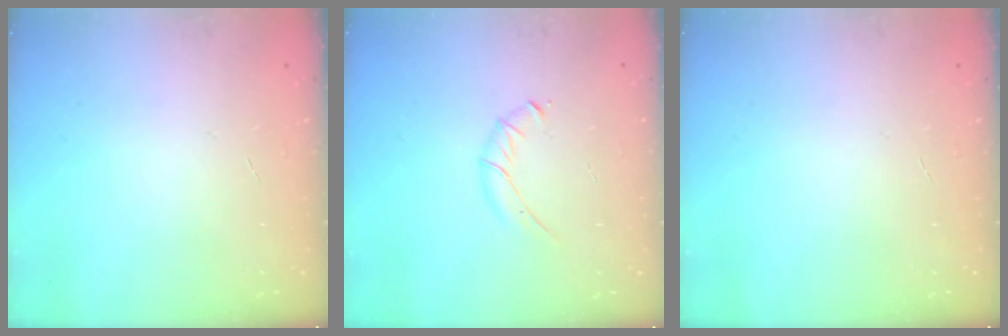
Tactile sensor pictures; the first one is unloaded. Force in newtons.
{"total": 4.9, "press": 4.7, "slide": 1.3}
{"total": 0.0}